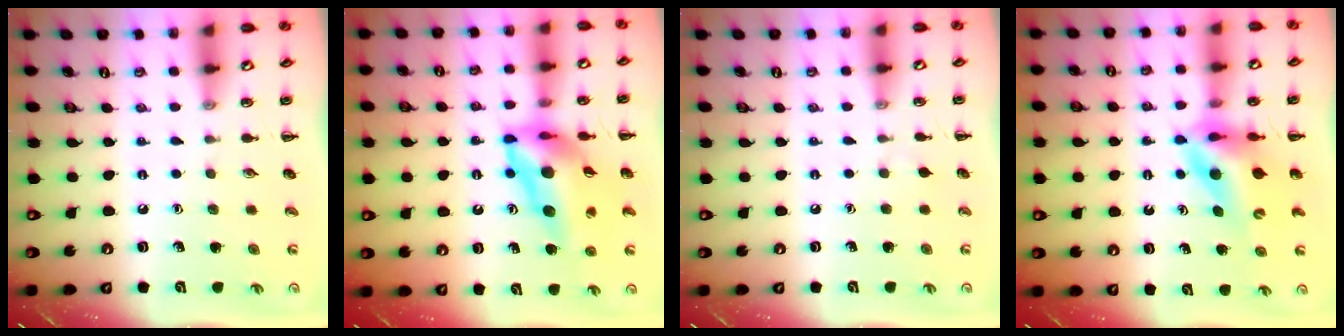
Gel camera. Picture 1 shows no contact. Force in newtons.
{"total": 15.8, "press": 15.0, "slide": 4.9}
{"total": 2.2, "press": 1.9, "slide": 0.9}
{"total": 9.4, "press": 9.0, "slide": 2.8}